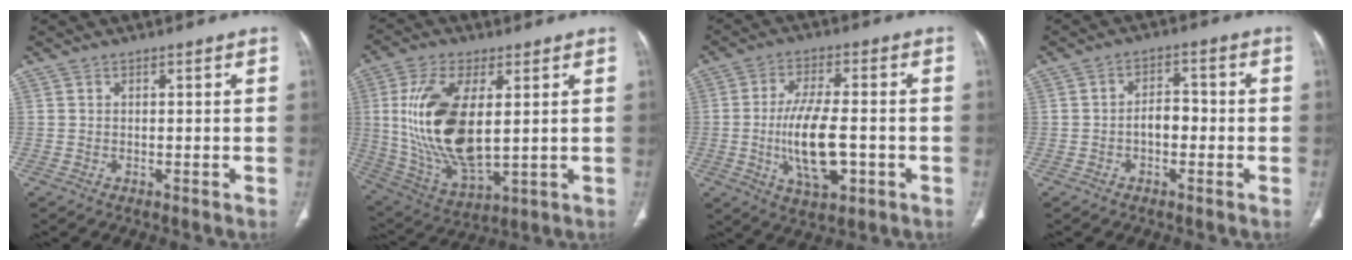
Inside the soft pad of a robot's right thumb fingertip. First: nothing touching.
{"total": 18.9, "force": [2.5, 8.8, 16.6], "torque": [-0.334, -0.019, 0.061]}
{"total": 12.4, "force": [-2.3, 5.1, 11.1], "torque": [-0.200, 0.003, -0.035]}
{"total": 4.2, "force": [-1.1, 2.6, 3.0], "torque": [-0.036, 0.021, -0.023]}